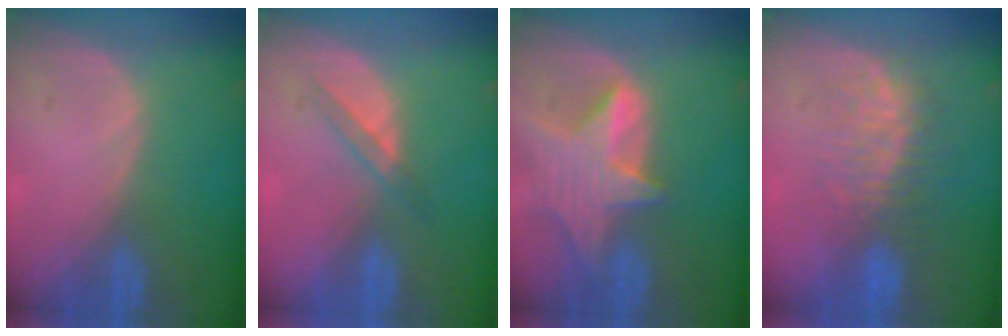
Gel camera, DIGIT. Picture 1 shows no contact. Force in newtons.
{"total": 2.6, "press": 2.4, "slide": 1.0}
{"total": 8.4, "press": 7.6, "slide": 3.6}
{"total": 7.5, "press": 7.0, "slide": 2.8}